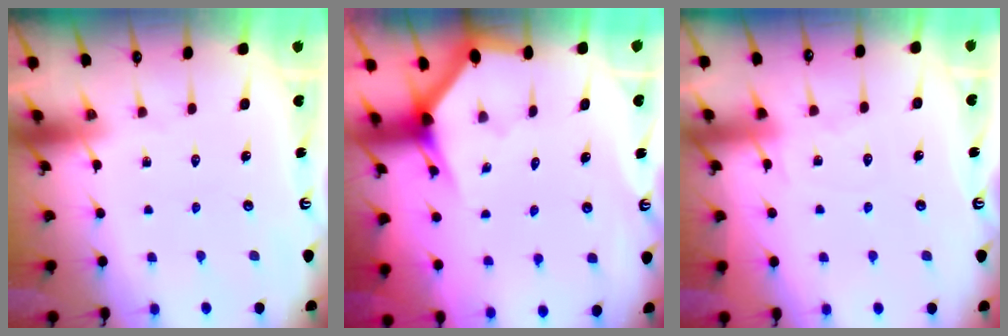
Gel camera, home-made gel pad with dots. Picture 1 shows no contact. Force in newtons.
{"total": 2.7, "press": 2.7, "slide": 0.1}
{"total": 7.9, "press": 7.9, "slide": 0.9}